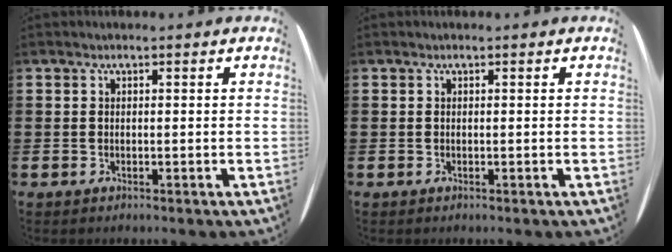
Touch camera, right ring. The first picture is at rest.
{"total": 0.0}